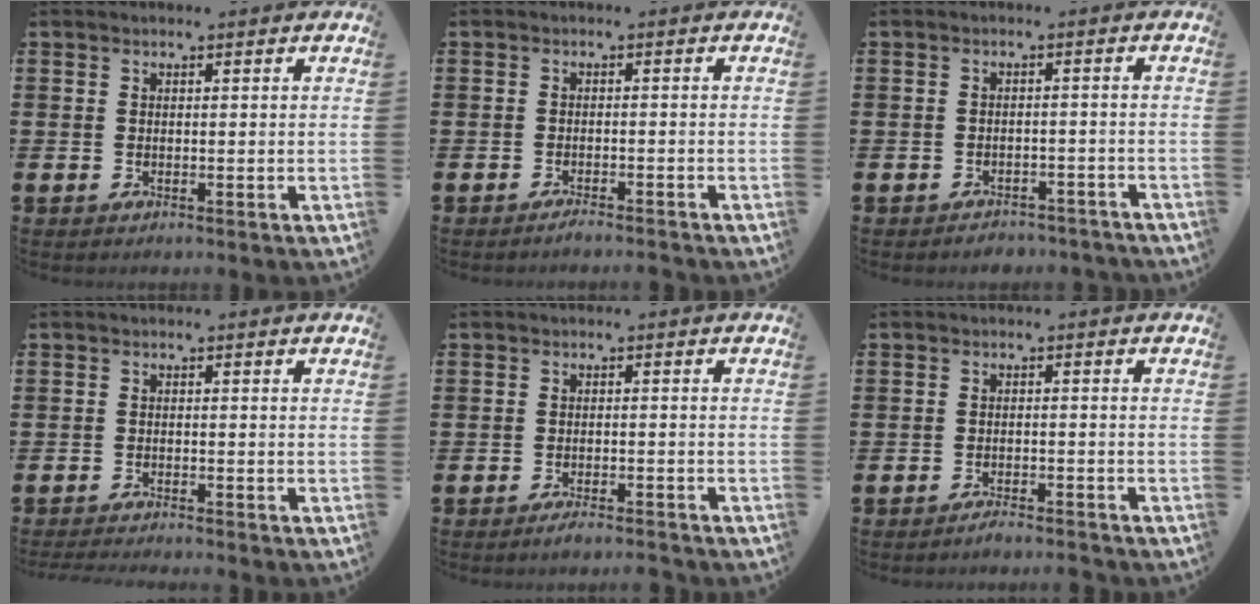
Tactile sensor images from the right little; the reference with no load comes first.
{"total": 1.4, "force": [-1.3, -0.1, 0.5], "torque": [-0.008, -0.002, -0.024]}
{"total": 1.8, "force": [-1.8, 0.2, -0.1], "torque": [-0.004, 0.004, -0.040]}
{"total": 1.2, "force": [-1.1, -0.2, 0.1], "torque": [-0.003, -0.001, -0.023]}
{"total": 1.7, "force": [-1.6, 0.0, 0.8], "torque": [-0.013, 0.001, -0.030]}
{"total": 1.8, "force": [-1.7, -0.1, 0.4], "torque": [-0.008, 0.002, -0.033]}